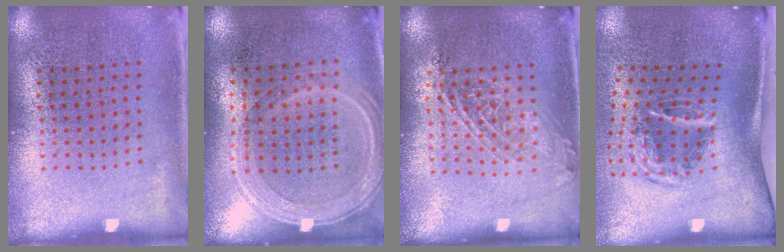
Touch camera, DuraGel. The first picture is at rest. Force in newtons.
{"total": 1.2, "press": 1.2, "slide": 0.3}
{"total": 1.6, "press": 1.3, "slide": 0.8}
{"total": 2.1, "press": 1.2, "slide": 1.7}